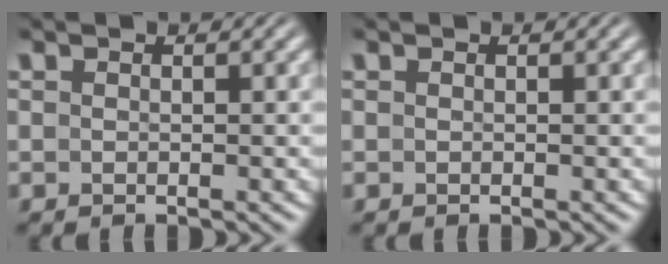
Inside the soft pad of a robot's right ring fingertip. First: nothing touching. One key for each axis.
{"total": 0.0}